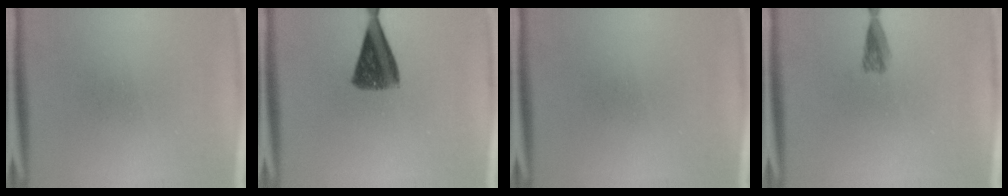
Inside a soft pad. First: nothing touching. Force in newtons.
{"total": 8.8}
{"total": 0.0}
{"total": 2.0}